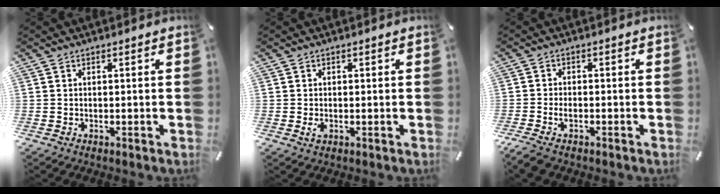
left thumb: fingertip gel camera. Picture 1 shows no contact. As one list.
[{"total": 1.4, "force": [-0.3, 1.0, 1.0], "torque": [-0.019, 0.001, -0.005]}, {"total": 2.8, "force": [-1.5, 1.6, 1.8], "torque": [-0.046, 0.003, -0.032]}]